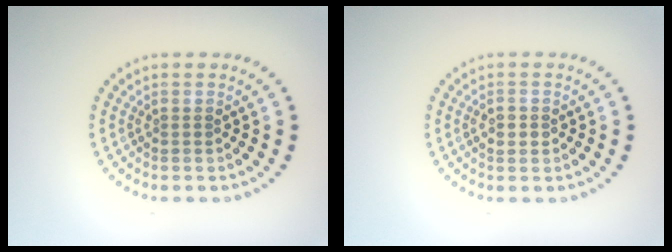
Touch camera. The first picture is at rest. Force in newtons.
{"total": 1.7, "press": 1.7, "slide": 0.1}